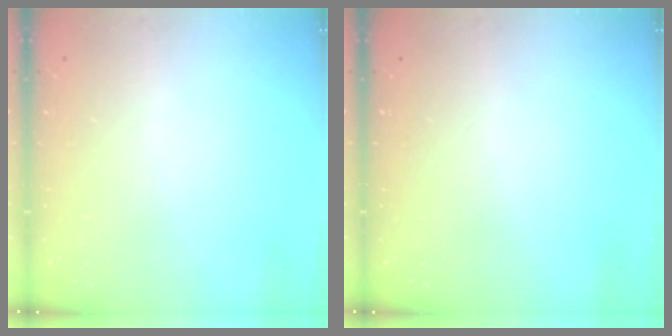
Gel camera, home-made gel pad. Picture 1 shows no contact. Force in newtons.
{"total": 0.0}